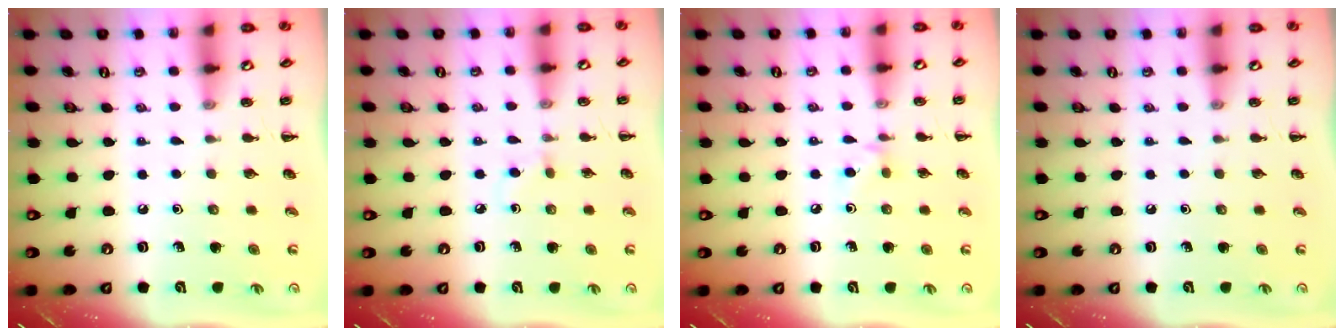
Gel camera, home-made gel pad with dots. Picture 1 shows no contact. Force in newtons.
{"total": 2.7, "press": 2.5, "slide": 0.9}
{"total": 4.4, "press": 4.1, "slide": 1.5}
{"total": 0.0}